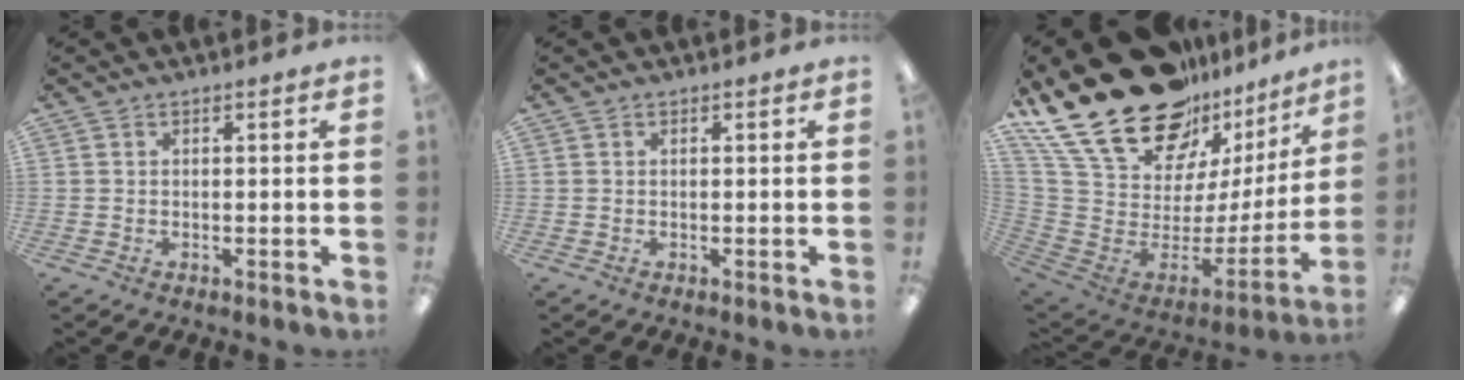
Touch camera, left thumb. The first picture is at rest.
{"total": 0.0}
{"total": 28.5, "force": [19.8, 13.9, 15.1], "torque": [-0.274, -0.130, 0.375]}